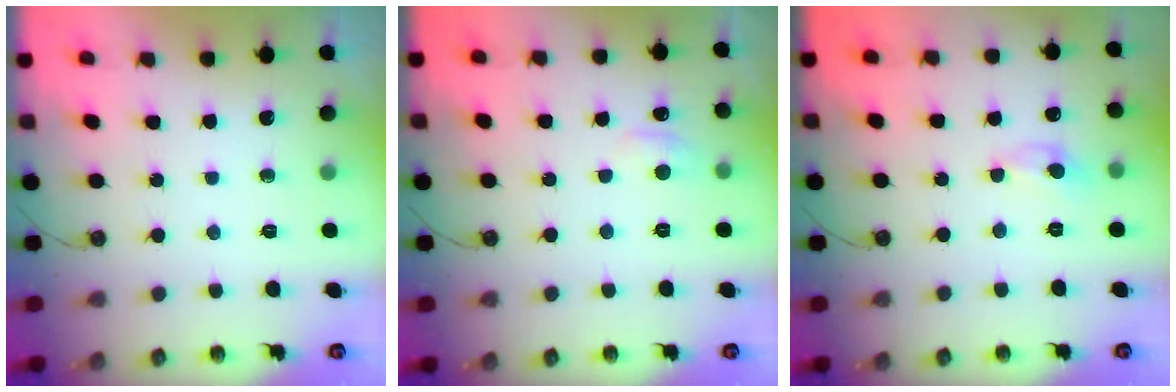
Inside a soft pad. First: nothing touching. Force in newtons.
{"total": 0.9, "press": 0.3, "slide": 0.8}
{"total": 0.0}